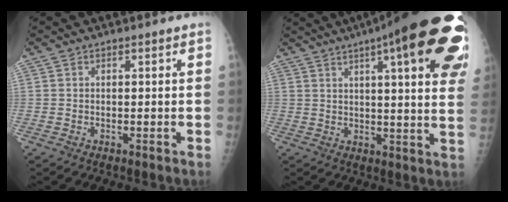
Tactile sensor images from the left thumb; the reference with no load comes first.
{"total": 27.4, "force": [13.1, 6.1, 23.2], "torque": [-0.231, 0.002, 0.165]}